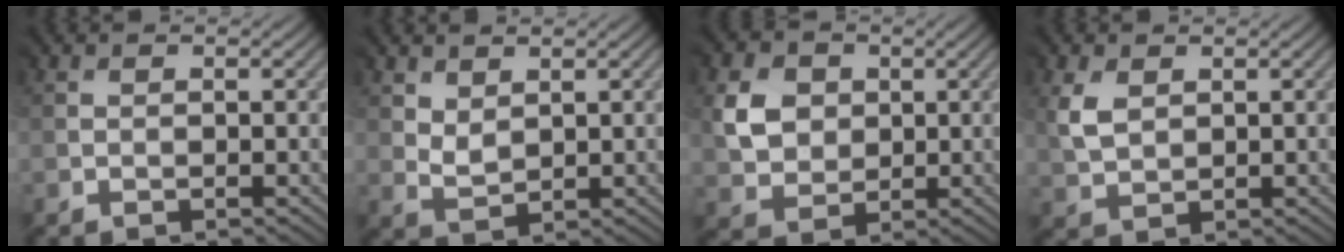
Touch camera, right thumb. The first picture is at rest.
{"total": 2.3, "force": [2.0, 1.0, -0.1], "torque": [-0.017, -0.002, 0.040]}
{"total": 4.3, "force": [1.3, 3.9, 1.0], "torque": [-0.049, 0.000, 0.018]}
{"total": 2.7, "force": [1.5, 2.0, 1.0], "torque": [-0.042, 0.002, 0.029]}